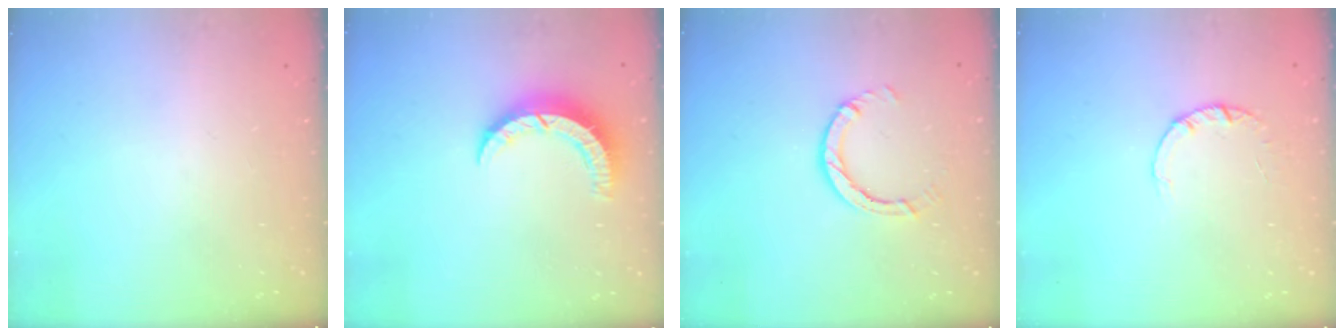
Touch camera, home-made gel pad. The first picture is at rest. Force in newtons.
{"total": 7.4, "press": 7.4, "slide": 0.7}
{"total": 3.1, "press": 3.0, "slide": 0.5}
{"total": 1.8, "press": 1.8, "slide": 0.1}